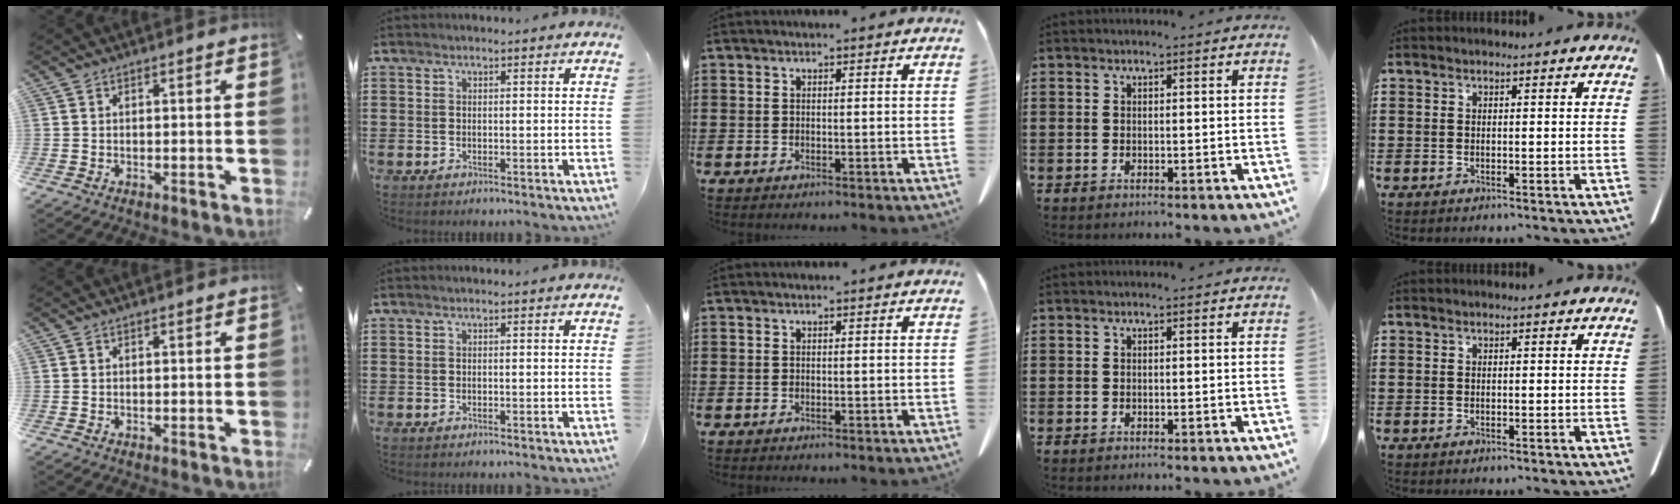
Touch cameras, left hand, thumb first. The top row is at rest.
{}